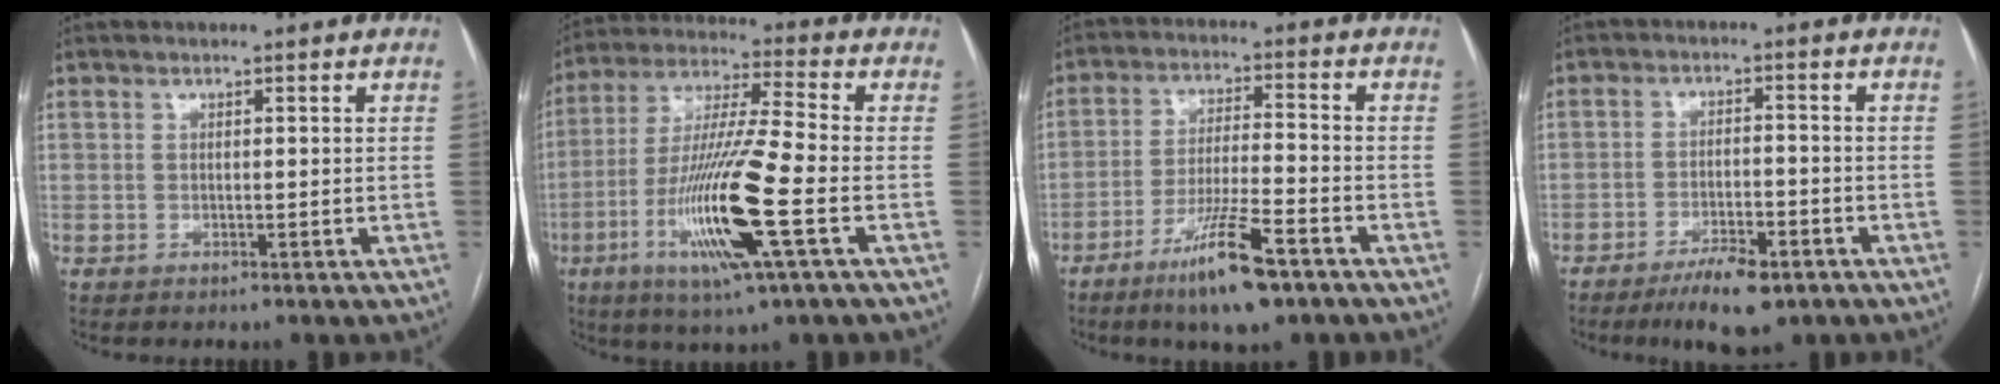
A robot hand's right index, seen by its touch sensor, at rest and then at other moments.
{"total": 16.5, "force": [-5.5, 0.1, 15.5], "torque": [-0.318, -0.019, -0.103]}
{"total": 11.1, "force": [-6.9, 0.9, 8.6], "torque": [-0.160, -0.022, -0.122]}
{"total": 7.5, "force": [-5.0, 2.0, 5.2], "torque": [-0.091, -0.007, -0.078]}